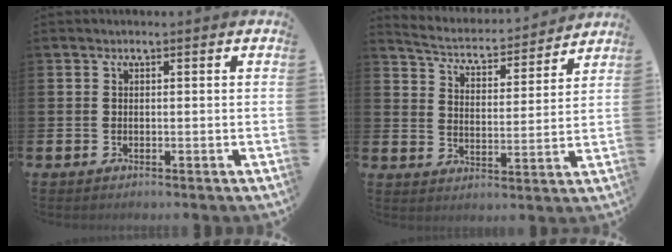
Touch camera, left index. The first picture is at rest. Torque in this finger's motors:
{"motor_torque": [0.55, -0.97, -0.01, 0.01]}